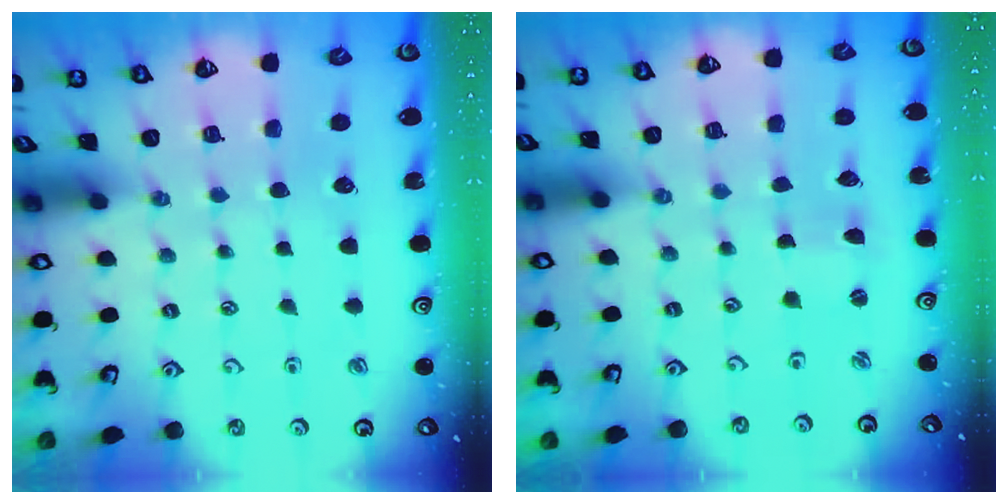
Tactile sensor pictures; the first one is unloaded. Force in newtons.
{"total": 1.4, "press": 1.4, "slide": 0.3}